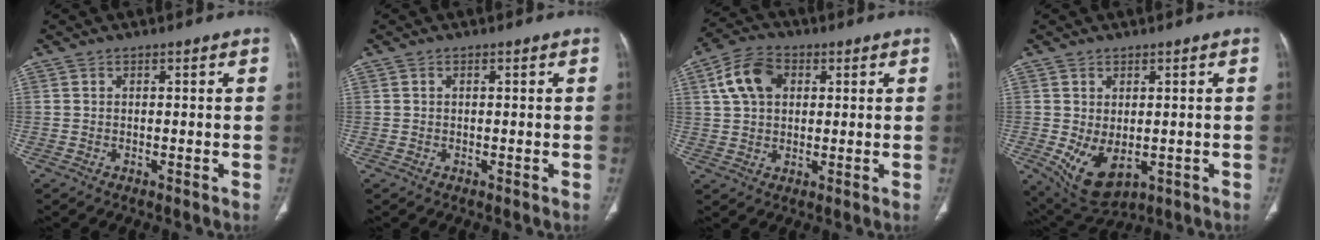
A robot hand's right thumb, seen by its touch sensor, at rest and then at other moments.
{"total": 0.0}
{"total": 9.0, "force": [2.7, 6.2, 6.0], "torque": [-0.105, 0.010, 0.046]}
{"total": 8.2, "force": [-1.4, 4.8, 6.5], "torque": [-0.111, -0.010, 0.001]}